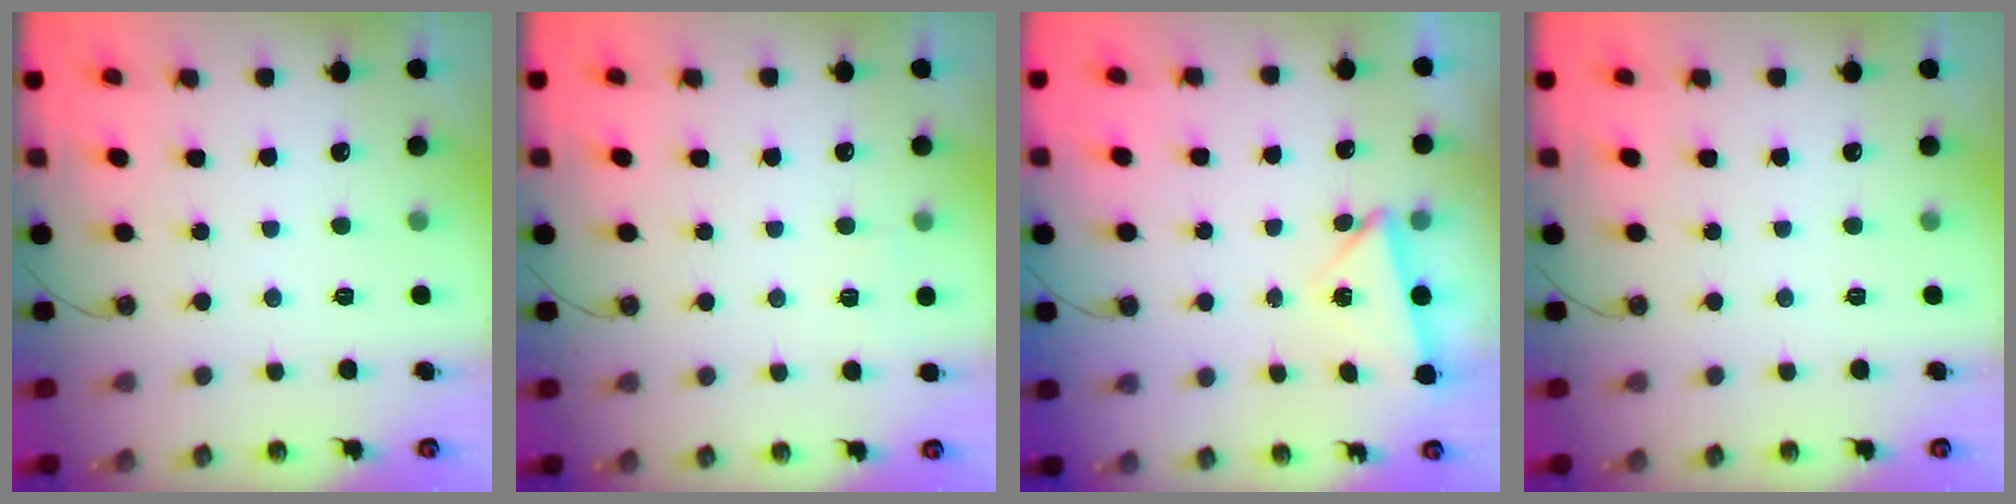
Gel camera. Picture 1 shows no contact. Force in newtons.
{"total": 3.7, "press": 3.7, "slide": 0.1}
{"total": 5.5, "press": 2.5, "slide": 5.0}
{"total": 0.0}